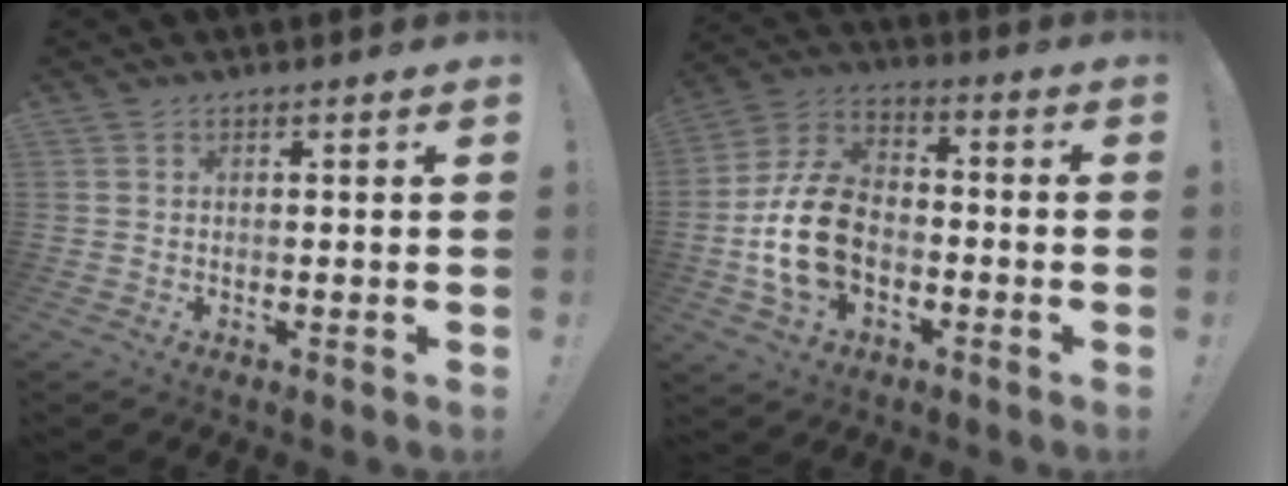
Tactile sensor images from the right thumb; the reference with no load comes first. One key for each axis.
{"total": 16.8, "fx": -3.9, "fy": 11.7, "fz": 11.5, "tx": -0.221, "ty": 0.034, "tz": -0.061}